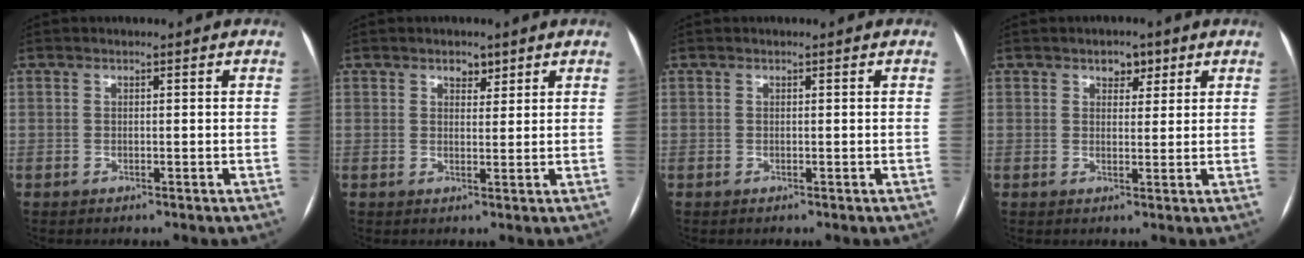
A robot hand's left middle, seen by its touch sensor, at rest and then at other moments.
{"total": 2.1, "force": [1.5, 1.2, 0.9], "torque": [-0.010, -0.001, 0.021]}
{"total": 0.0}
{"total": 2.9, "force": [1.7, 1.8, 1.4], "torque": [-0.015, 0.004, 0.024]}